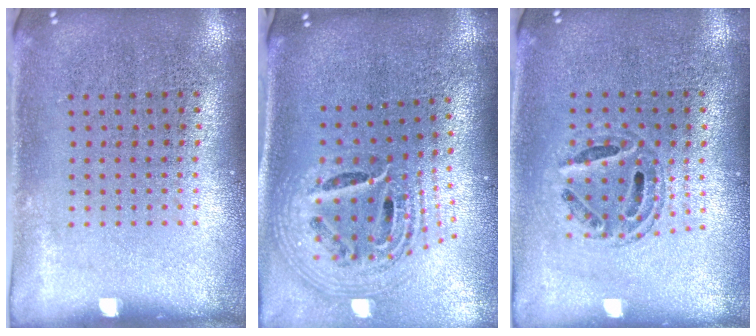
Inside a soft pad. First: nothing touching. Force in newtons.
{"total": 2.5, "press": 1.7, "slide": 1.8}
{"total": 0.8, "press": 0.8, "slide": 0.2}